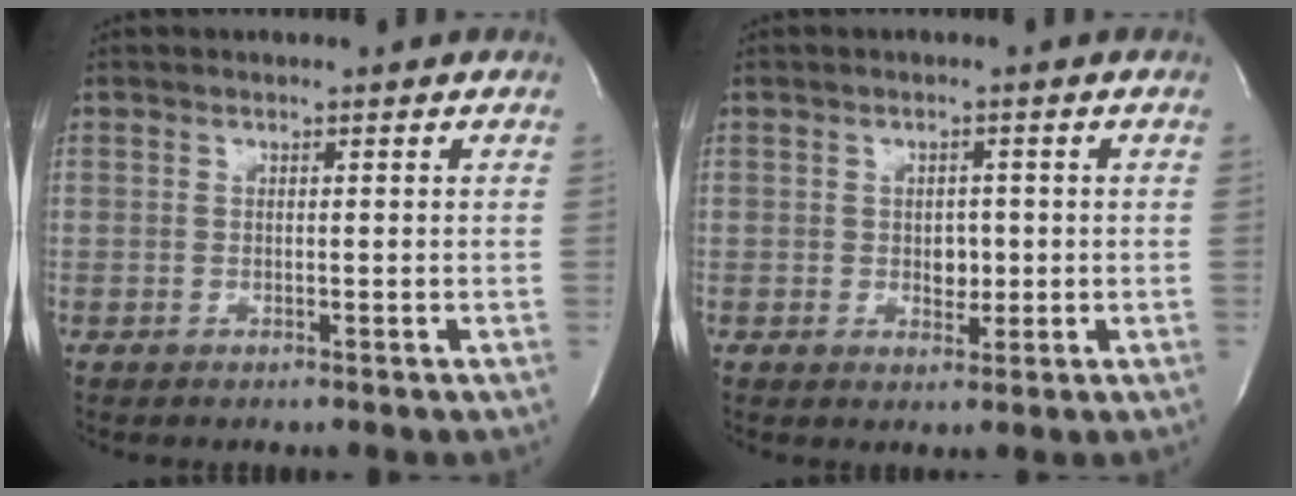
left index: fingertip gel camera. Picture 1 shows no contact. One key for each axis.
{"total": 2.4, "fx": -0.2, "fy": 1.7, "fz": 1.7, "tx": -0.022, "ty": 0.000, "tz": 0.001}